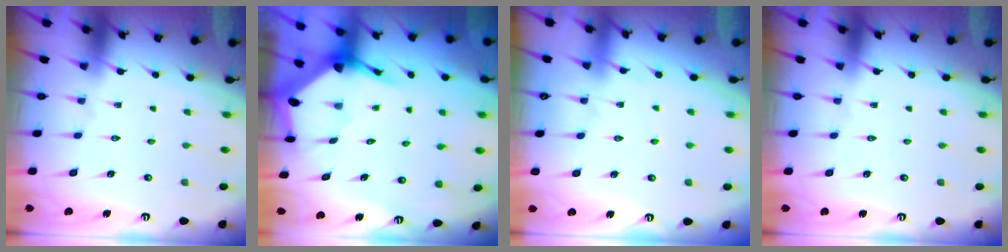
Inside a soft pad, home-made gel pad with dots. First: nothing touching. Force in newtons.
{"total": 3.9, "press": 3.9, "slide": 0.6}
{"total": 1.9, "press": 1.9, "slide": 0.2}
{"total": 0.0}